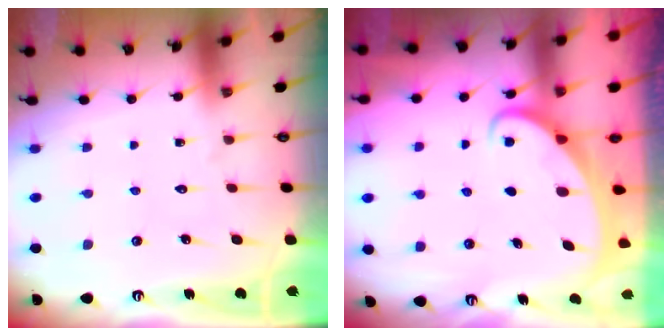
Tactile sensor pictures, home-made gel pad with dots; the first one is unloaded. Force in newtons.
{"total": 2.0, "press": 2.0, "slide": 0.2}